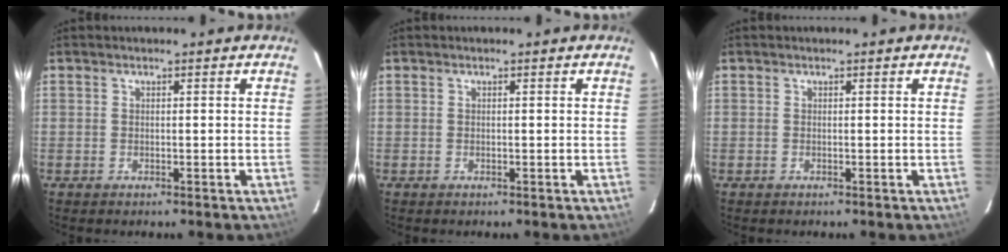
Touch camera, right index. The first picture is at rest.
{"total": 0.0}
{"total": 0.0}